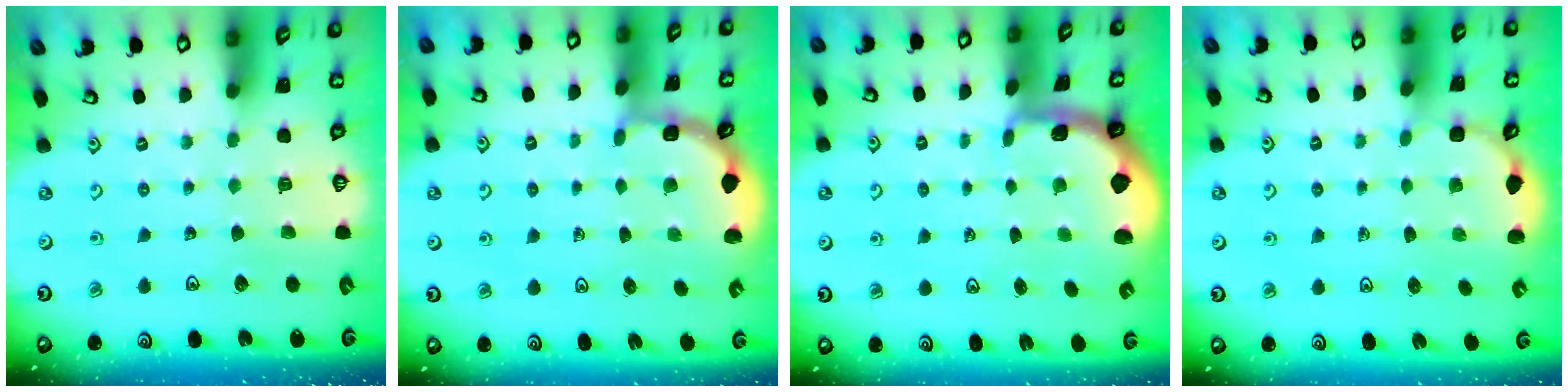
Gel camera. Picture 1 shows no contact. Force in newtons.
{"total": 2.1, "press": 2.1, "slide": 0.3}
{"total": 1.1, "press": 1.0, "slide": 0.4}
{"total": 2.5, "press": 2.2, "slide": 1.2}